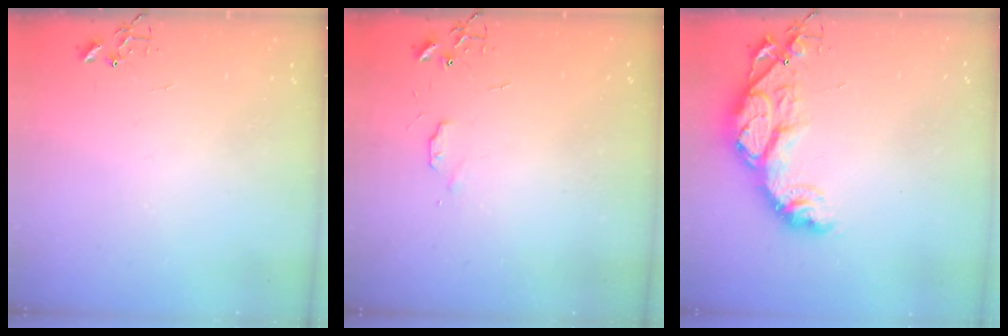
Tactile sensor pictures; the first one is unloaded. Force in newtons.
{"total": 4.7, "press": 4.6, "slide": 0.7}
{"total": 16.0, "press": 15.9, "slide": 1.3}